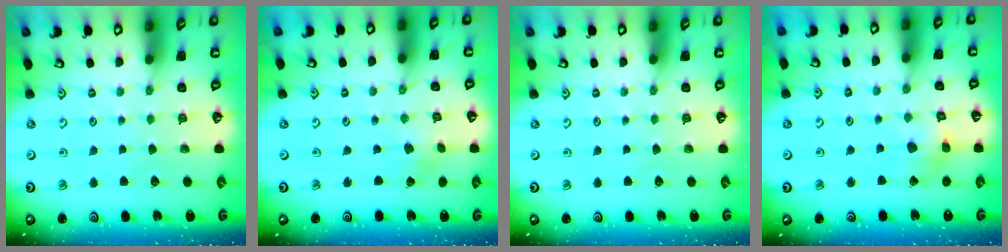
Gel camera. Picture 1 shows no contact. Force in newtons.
{"total": 0.5, "press": 0.5, "slide": 0.0}
{"total": 0.0}
{"total": 7.6, "press": 7.6, "slide": 0.8}